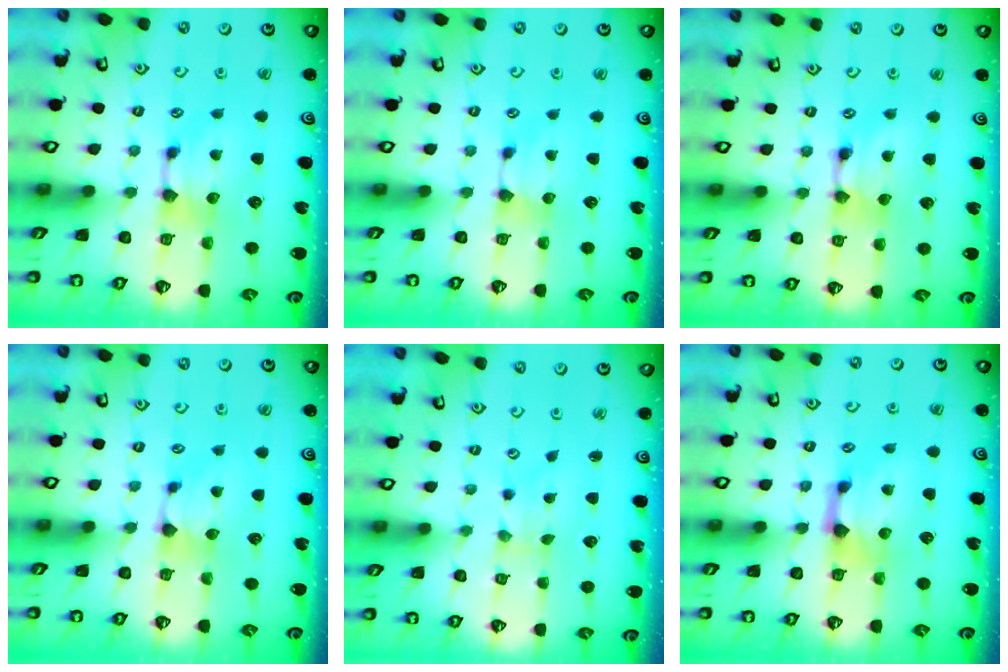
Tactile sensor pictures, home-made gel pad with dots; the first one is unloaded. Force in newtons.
{"total": 0.9, "press": 0.8, "slide": 0.3}
{"total": 1.6, "press": 1.5, "slide": 0.1}
{"total": 0.9, "press": 0.6, "slide": 0.6}
{"total": 3.0, "press": 2.9, "slide": 0.8}
{"total": 1.9, "press": 1.3, "slide": 1.4}